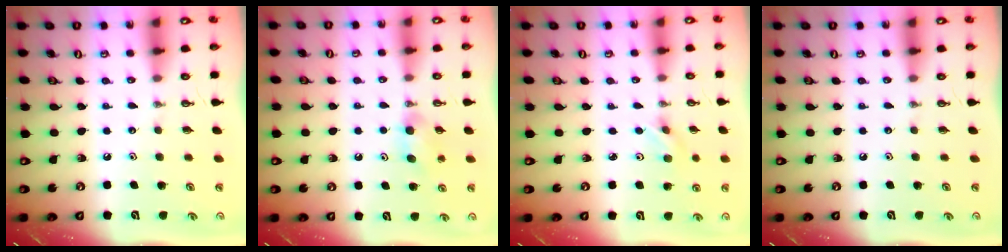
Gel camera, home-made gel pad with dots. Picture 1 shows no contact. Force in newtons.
{"total": 4.9, "press": 4.7, "slide": 1.4}
{"total": 2.1, "press": 2.0, "slide": 0.6}
{"total": 0.0}